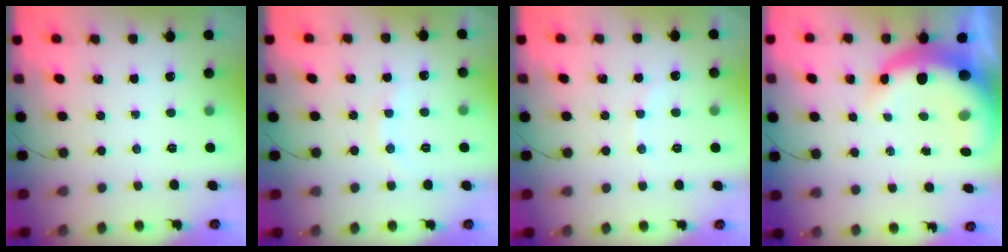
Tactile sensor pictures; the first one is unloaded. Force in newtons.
{"total": 6.5, "press": 6.4, "slide": 1.1}
{"total": 3.4, "press": 3.2, "slide": 1.1}
{"total": 11.6, "press": 11.3, "slide": 2.7}